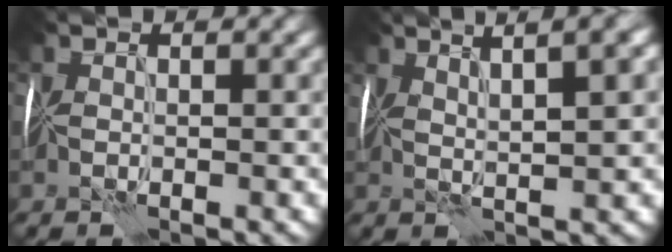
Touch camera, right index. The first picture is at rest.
{"total": 6.5, "force": [3.6, 1.4, 5.2], "torque": [-0.058, 0.031, 0.032]}